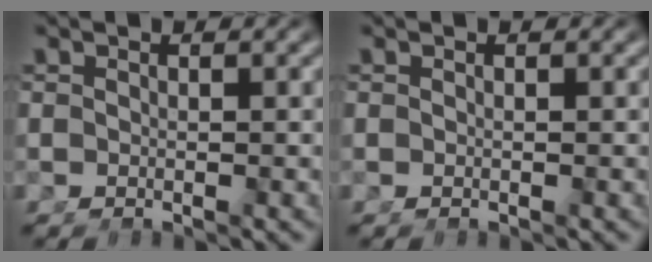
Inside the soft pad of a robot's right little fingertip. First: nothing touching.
{"total": 0.0}